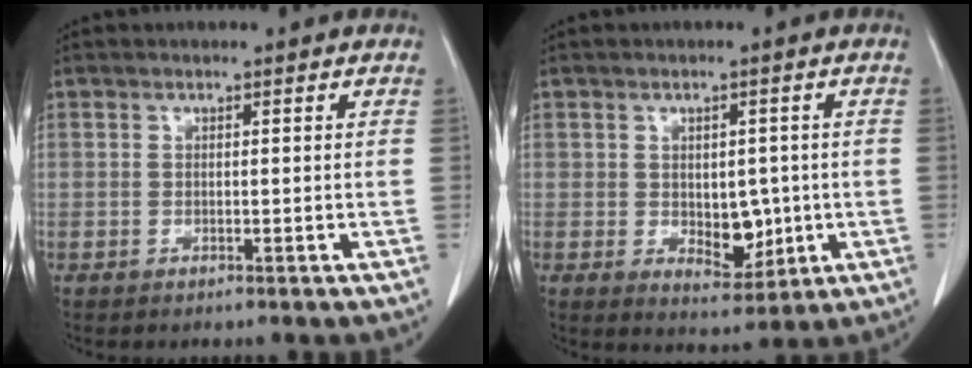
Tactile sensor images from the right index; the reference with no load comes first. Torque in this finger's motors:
{"motor_torque": [0.07, 0.15, 0.10, 0.02]}